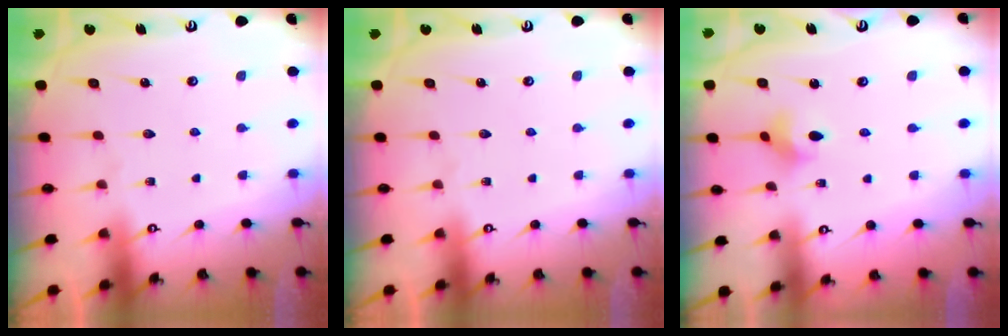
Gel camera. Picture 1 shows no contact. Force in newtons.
{"total": 0.0}
{"total": 3.7, "press": 3.7, "slide": 0.6}